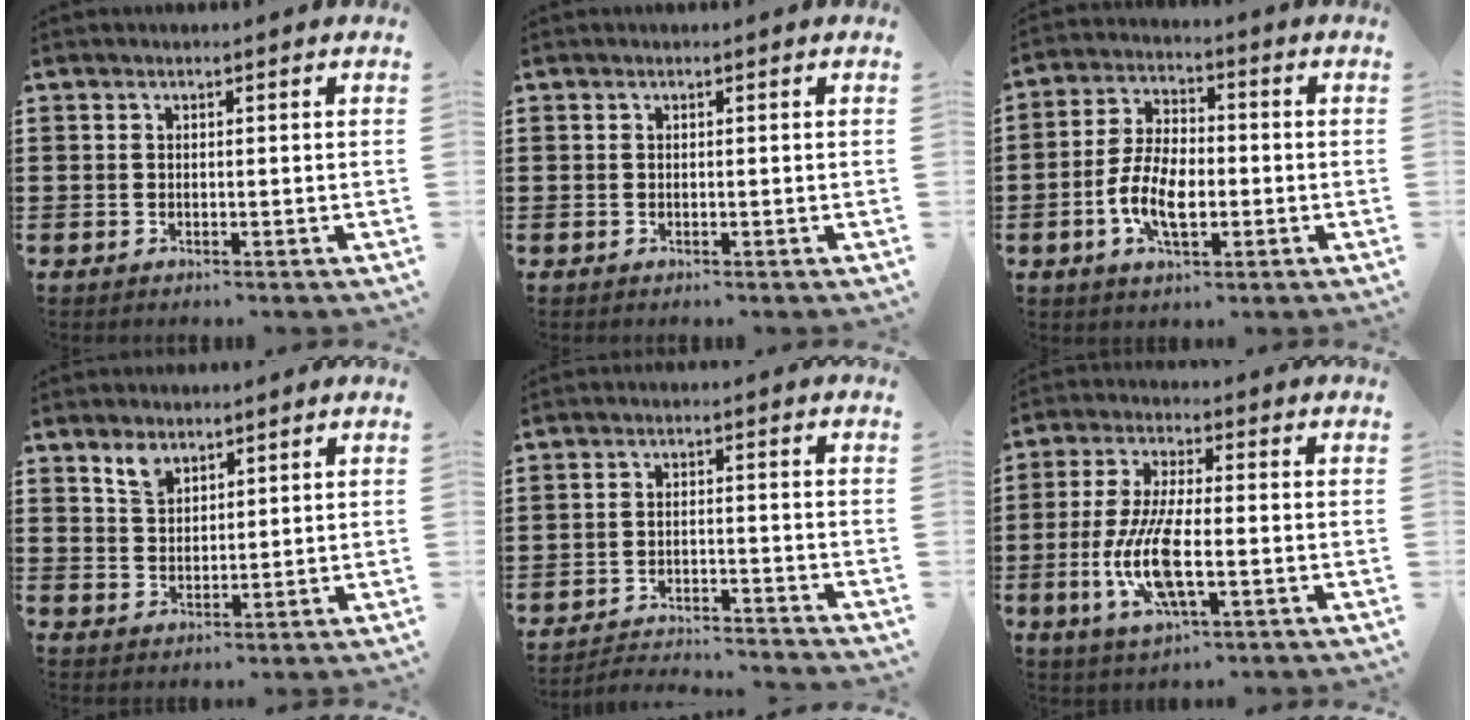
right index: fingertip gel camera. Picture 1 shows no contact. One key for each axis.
{"total": 0.0}
{"total": 7.9, "fx": -2.2, "fy": 4.0, "fz": 6.4, "tx": -0.144, "ty": 0.000, "tz": -0.046}
{"total": 3.5, "fx": 2.6, "fy": 1.8, "fz": 1.4, "tx": -0.027, "ty": 0.002, "tz": 0.048}
{"total": 3.1, "fx": -3.1, "fy": 0.1, "fz": 0.4, "tx": -0.013, "ty": 0.002, "tz": -0.067}
{"total": 10.4, "fx": -2.7, "fy": 3.4, "fz": 9.4, "tx": -0.209, "ty": -0.014, "tz": -0.052}